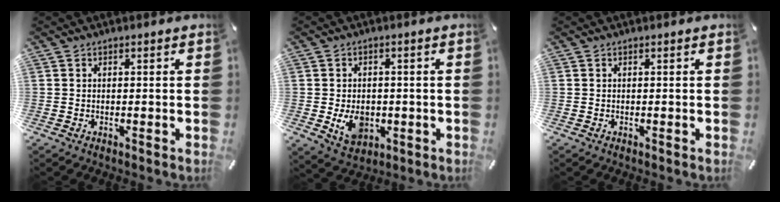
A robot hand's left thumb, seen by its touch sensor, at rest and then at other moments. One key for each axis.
{"total": 7.6, "fx": -1.3, "fy": 5.9, "fz": 4.5, "tx": -0.072, "ty": 0.000, "tz": -0.021}
{"total": 0.0}